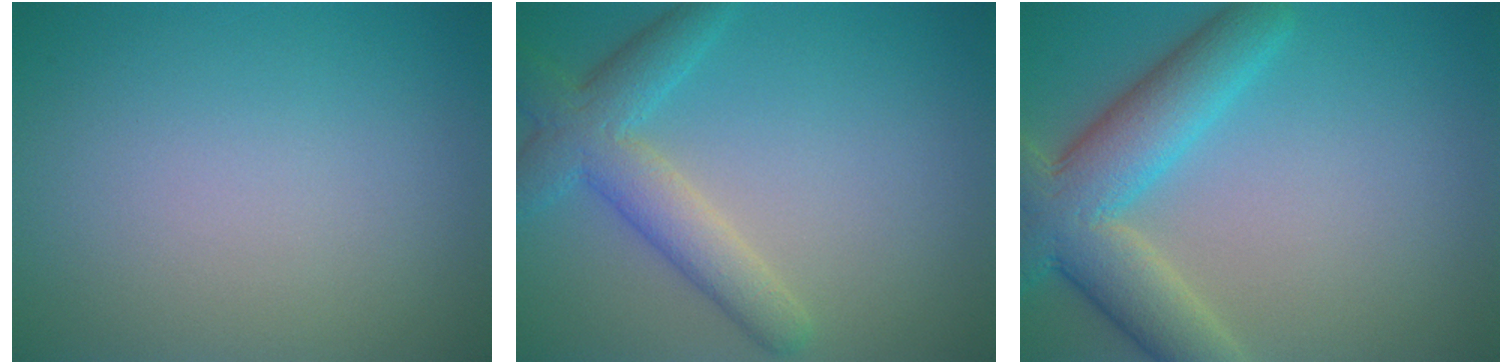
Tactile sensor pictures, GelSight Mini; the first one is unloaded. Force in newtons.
{"total": 4.7, "press": 4.7, "slide": 0.4}
{"total": 7.7, "press": 7.7, "slide": 0.4}